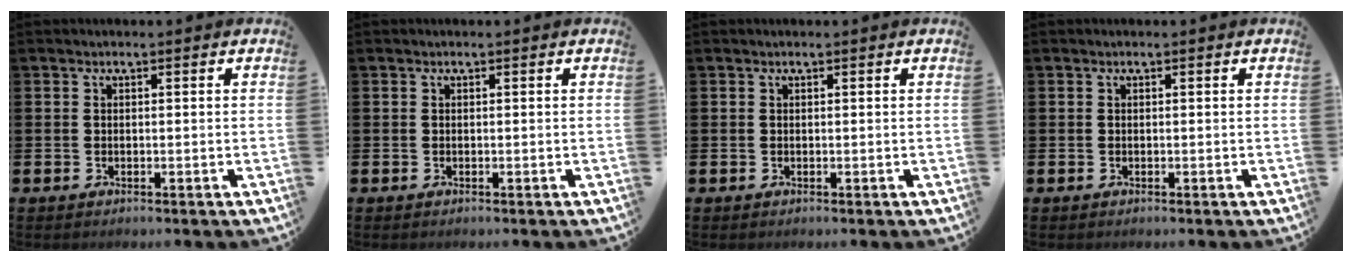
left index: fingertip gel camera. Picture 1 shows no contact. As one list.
[{"total": 0.0}, {"total": 0.0}, {"total": 0.0}]